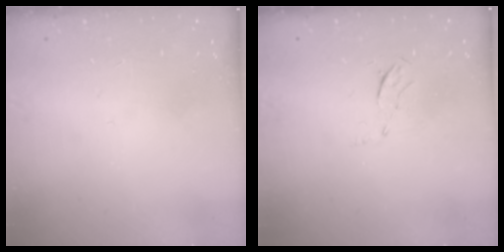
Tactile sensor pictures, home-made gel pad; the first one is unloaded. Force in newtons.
{"total": 4.2, "press": 3.9, "slide": 1.6}